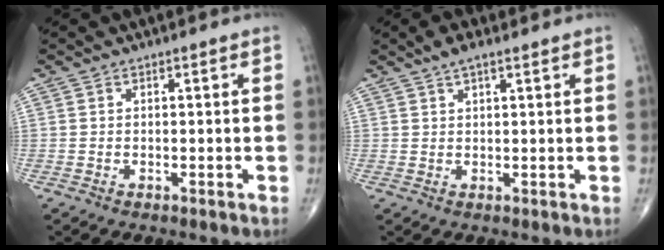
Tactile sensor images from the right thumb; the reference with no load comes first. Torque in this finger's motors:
{"motor_torque": [-0.53, 0.55, 0.52, 0.22, 0.00]}